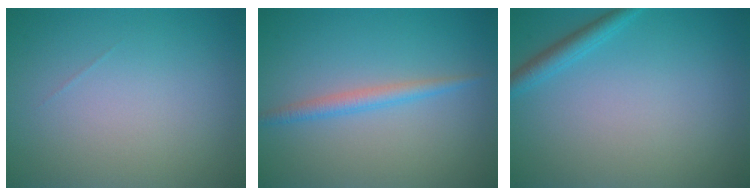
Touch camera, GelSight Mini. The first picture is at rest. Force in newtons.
{"total": 1.9, "press": 1.9, "slide": 0.0}
{"total": 1.9, "press": 1.9, "slide": 0.1}